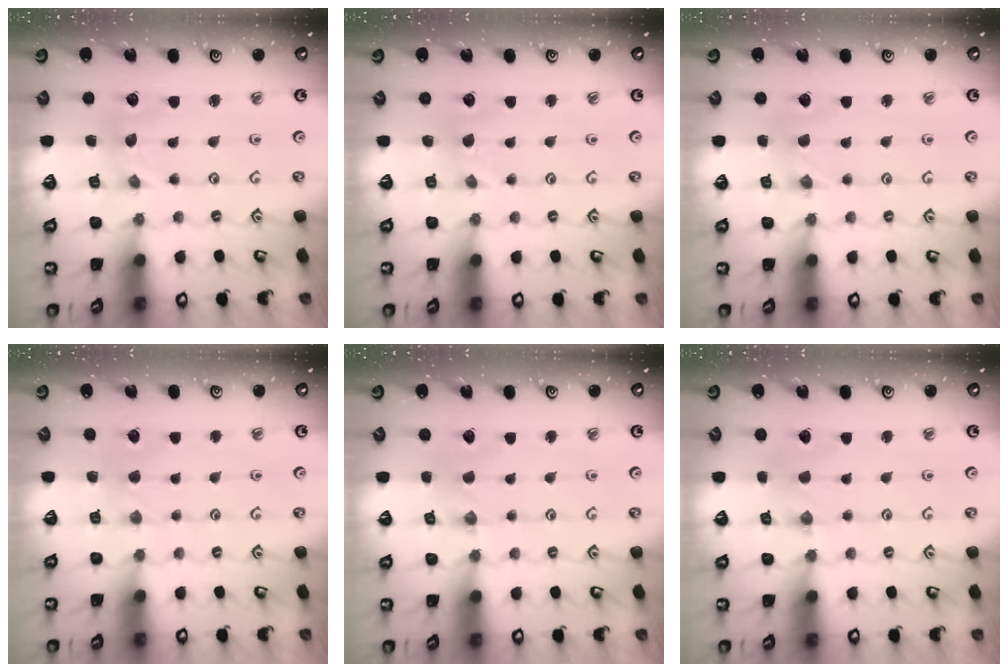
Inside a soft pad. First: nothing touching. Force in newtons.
{"total": 1.1, "press": 1.1, "slide": 0.3}
{"total": 0.0}
{"total": 2.0, "press": 2.0, "slide": 0.4}
{"total": 0.0}
{"total": 1.8, "press": 1.8, "slide": 0.4}